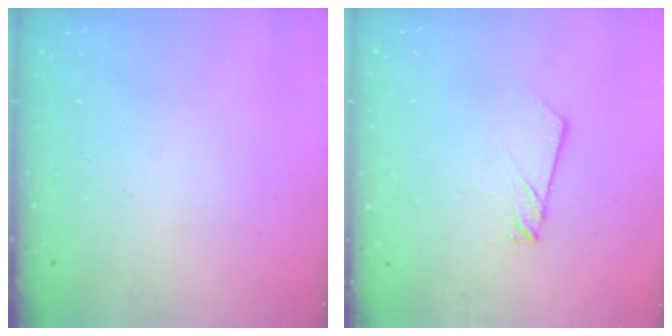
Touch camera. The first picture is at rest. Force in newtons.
{"total": 2.5, "press": 2.5, "slide": 0.1}